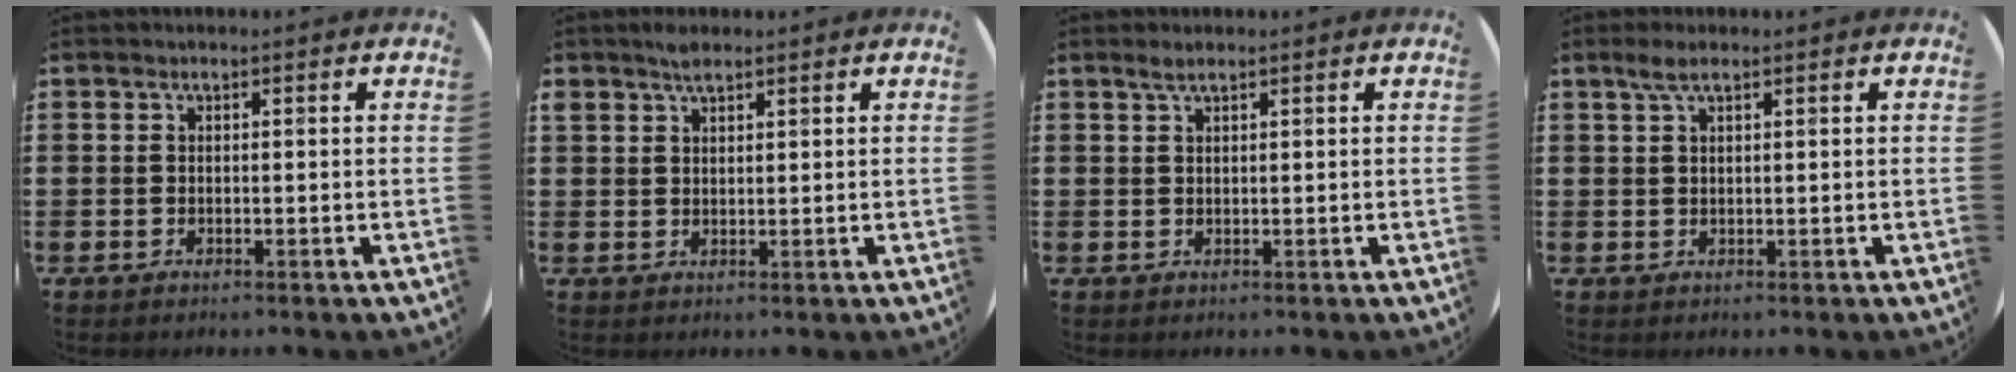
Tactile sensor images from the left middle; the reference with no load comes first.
{"total": 2.1, "force": [1.8, 0.8, 0.7], "torque": [-0.009, 0.000, 0.033]}
{"total": 1.3, "force": [1.0, 0.1, 0.8], "torque": [-0.017, 0.001, 0.019]}
{"total": 2.1, "force": [1.4, 0.4, 1.5], "torque": [-0.032, 0.004, 0.024]}